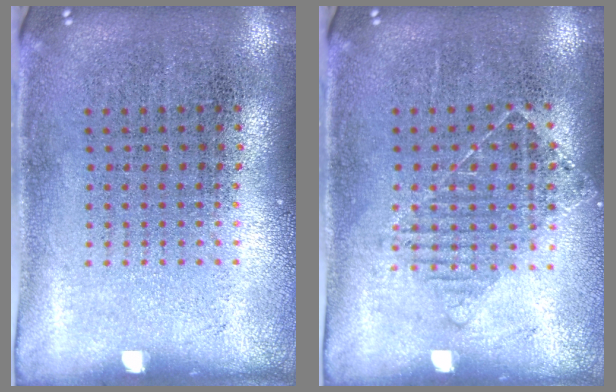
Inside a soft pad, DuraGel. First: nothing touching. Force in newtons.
{"total": 1.1, "press": 1.0, "slide": 0.4}